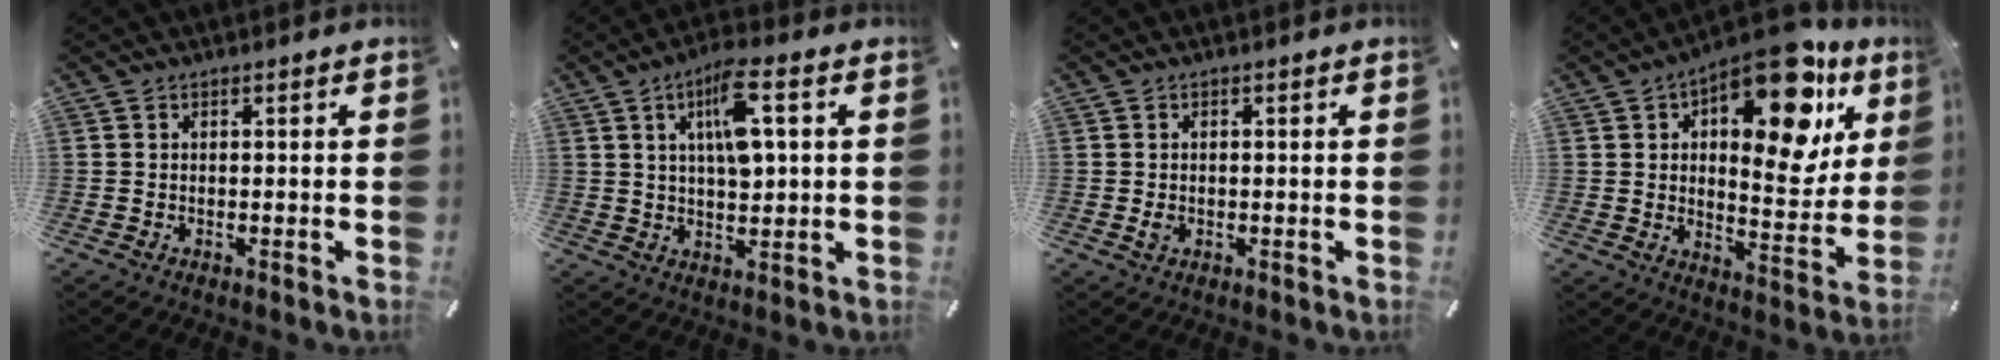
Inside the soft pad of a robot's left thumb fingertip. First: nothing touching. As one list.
[{"total": 9.9, "force": [3.5, 3.5, 8.6], "torque": [-0.146, -0.001, 0.055]}, {"total": 1.6, "force": [-0.2, 1.1, 1.2], "torque": [-0.030, -0.001, -0.006]}, {"total": 20.5, "force": [11.1, 9.4, 14.5], "torque": [-0.194, -0.069, 0.177]}]